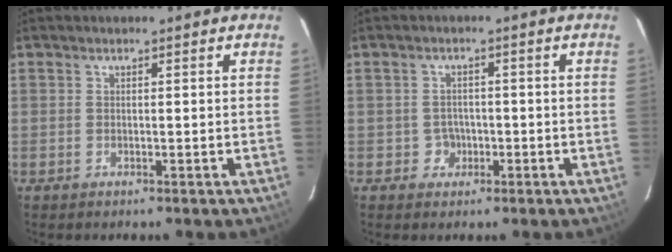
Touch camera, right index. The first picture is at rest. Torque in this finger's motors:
{"motor_torque": [-0.13, -0.01, -0.05, -0.01]}